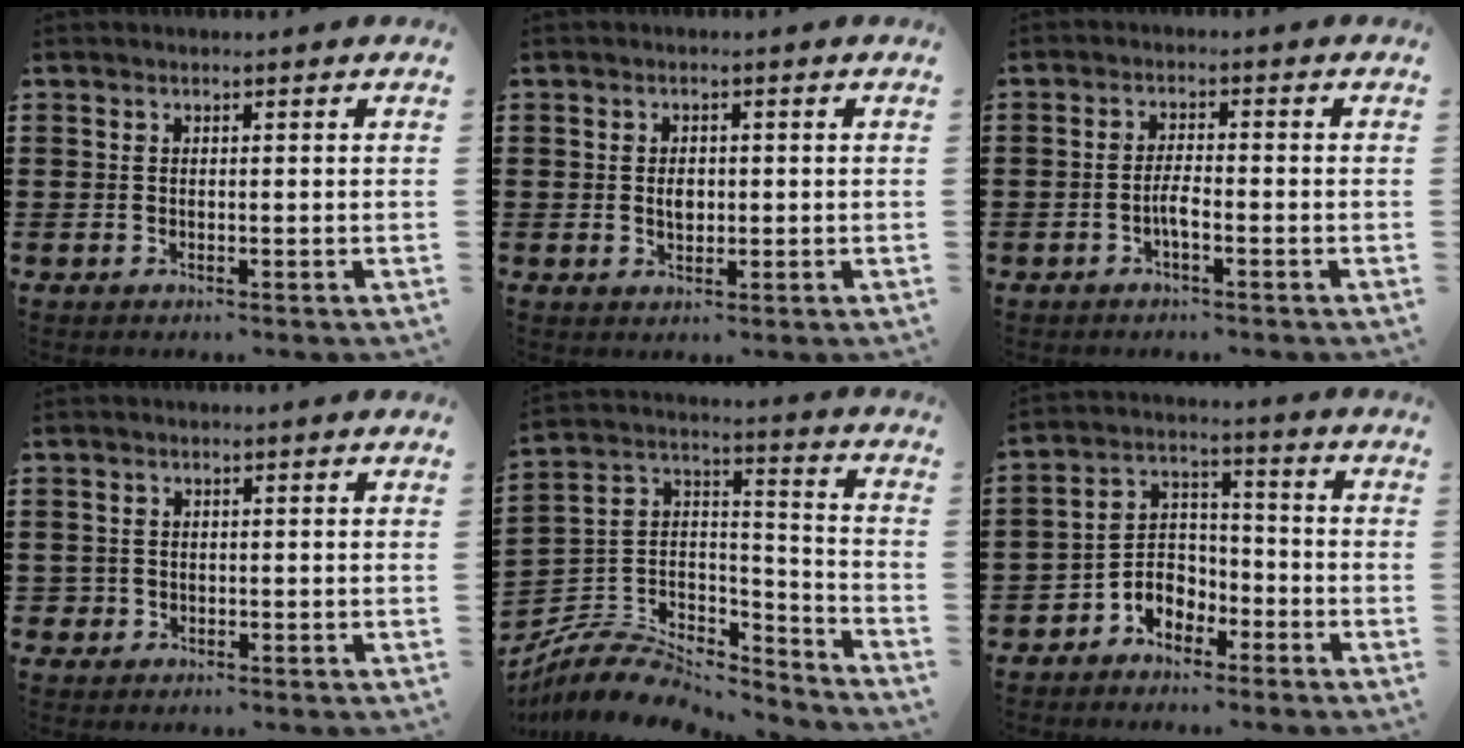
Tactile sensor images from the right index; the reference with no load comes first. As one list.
[{"total": 2.2, "force": [0.0, 1.4, 1.8], "torque": [-0.036, 0.006, -0.001]}, {"total": 2.7, "force": [-1.2, 0.5, 2.3], "torque": [-0.050, 0.000, -0.024]}, {"total": 1.2, "force": [-0.4, 1.1, 0.2], "torque": [-0.007, 0.005, -0.010]}, {"total": 7.7, "force": [-6.3, 3.7, 2.6], "torque": [-0.065, 0.005, -0.124]}, {"total": 4.8, "force": [-3.4, 3.3, 0.8], "torque": [-0.026, 0.009, -0.070]}]